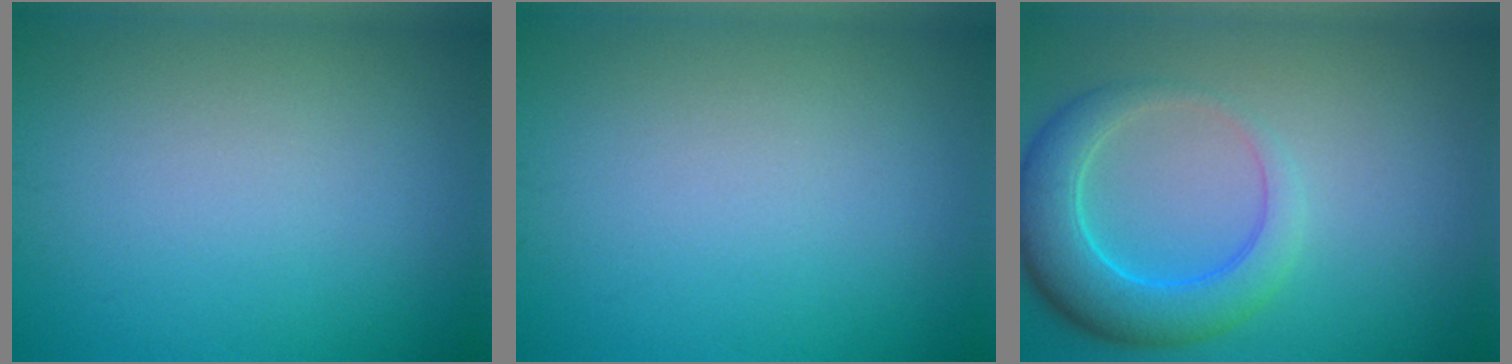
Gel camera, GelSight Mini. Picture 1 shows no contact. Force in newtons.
{"total": 0.0}
{"total": 5.7, "press": 5.7, "slide": 0.2}